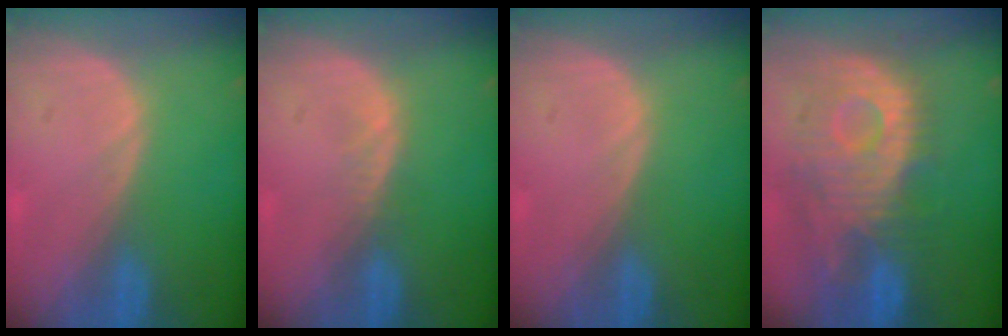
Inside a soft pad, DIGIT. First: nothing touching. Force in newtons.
{"total": 1.1, "press": 1.1, "slide": 0.3}
{"total": 0.0}
{"total": 11.6, "press": 10.5, "slide": 4.9}